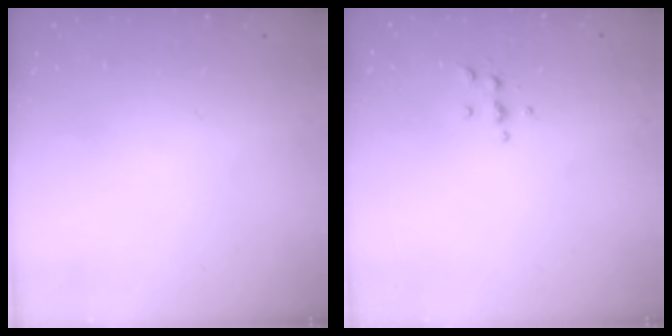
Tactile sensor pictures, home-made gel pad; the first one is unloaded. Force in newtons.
{"total": 5.3, "press": 5.3, "slide": 0.5}